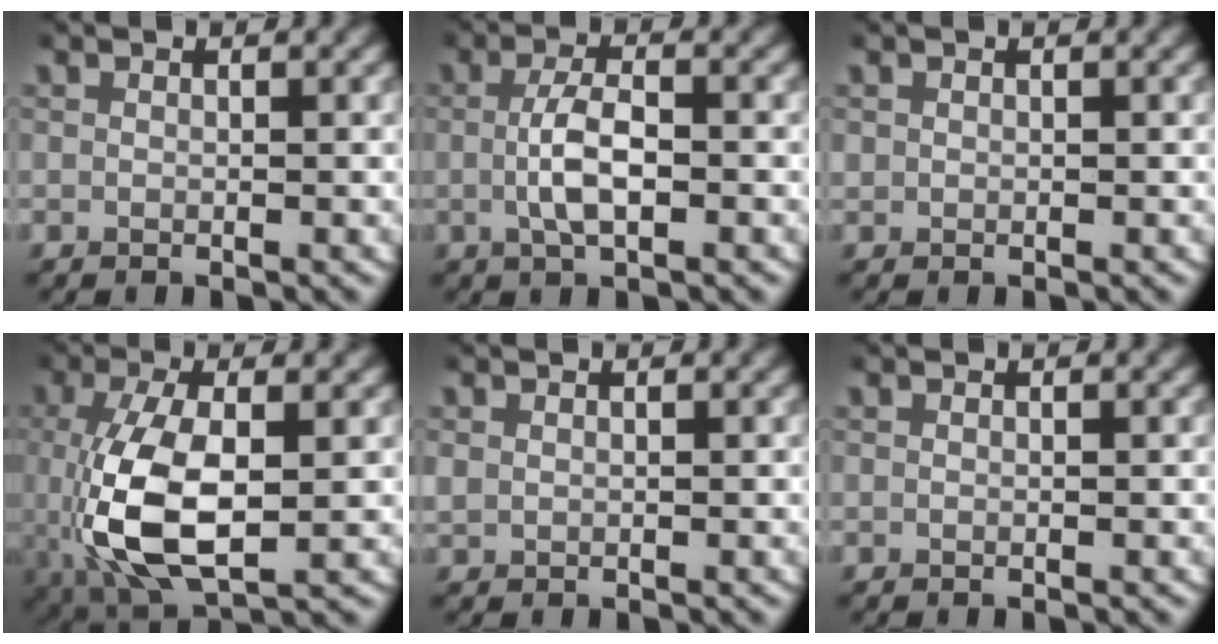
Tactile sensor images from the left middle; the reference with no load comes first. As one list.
[{"total": 3.0, "force": [-0.4, 0.9, 2.9], "torque": [-0.059, 0.002, -0.009]}, {"total": 0.7, "force": [0.1, 0.7, 0.0], "torque": [-0.009, -0.003, 0.004]}, {"total": 8.7, "force": [-0.7, 4.2, 7.6], "torque": [-0.182, -0.023, 0.007]}, {"total": 1.0, "force": [0.2, 0.9, 0.4], "torque": [-0.020, 0.000, 0.007]}, {"total": 0.0}]